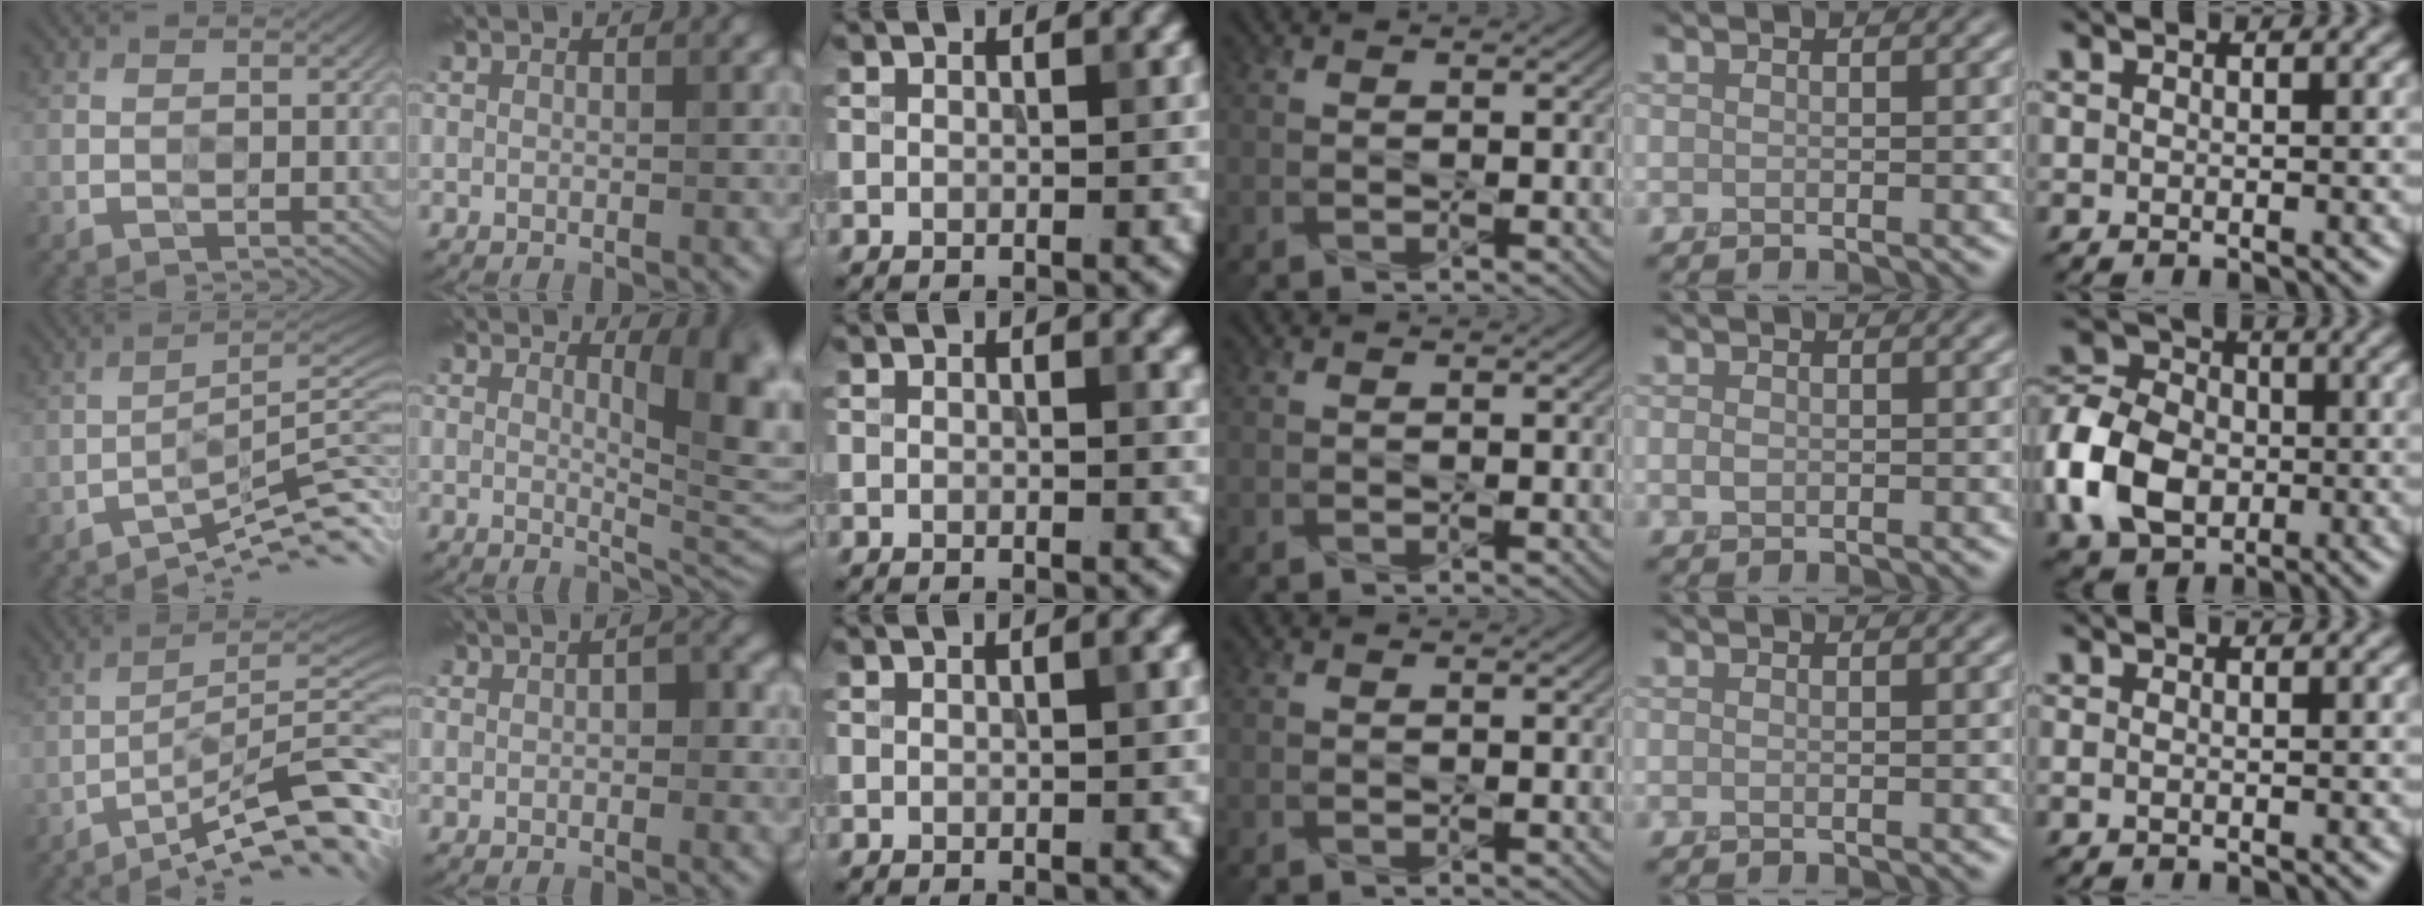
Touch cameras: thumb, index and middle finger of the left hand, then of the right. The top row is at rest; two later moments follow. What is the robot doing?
{"motion": "press", "object": "syringe"}